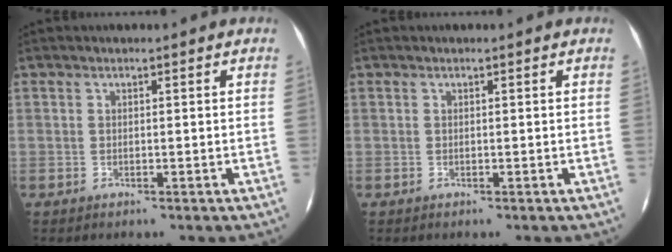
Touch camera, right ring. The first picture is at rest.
{"total": 0.0}